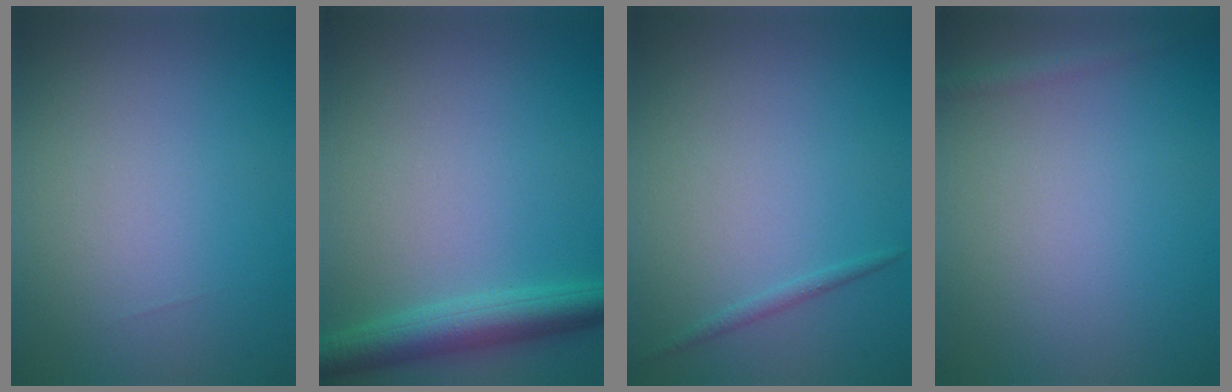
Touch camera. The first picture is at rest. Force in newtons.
{"total": 4.2, "press": 4.2, "slide": 0.2}
{"total": 0.7, "press": 0.7, "slide": 0.0}
{"total": 0.9, "press": 0.9, "slide": 0.1}